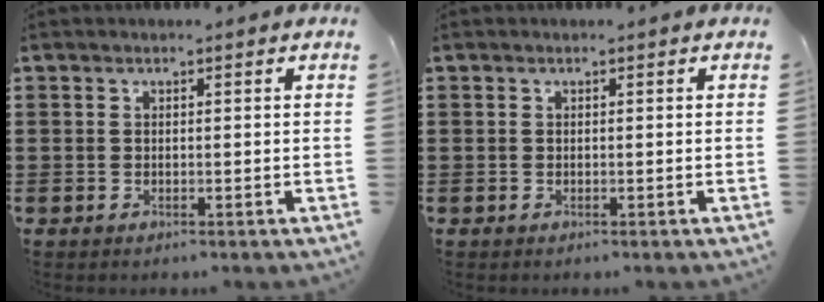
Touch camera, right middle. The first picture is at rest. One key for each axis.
{"total": 0.0}